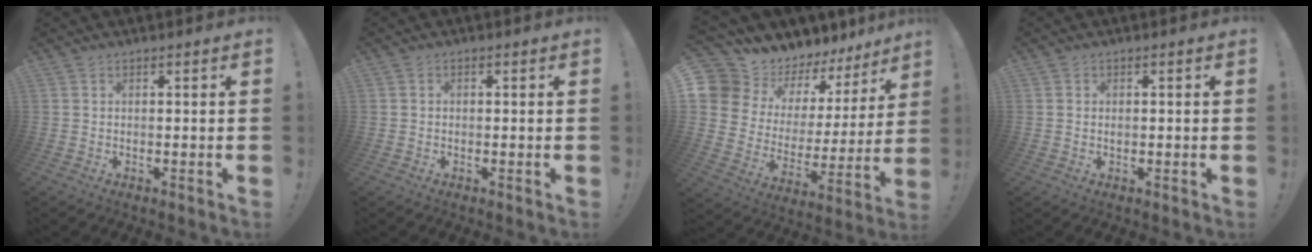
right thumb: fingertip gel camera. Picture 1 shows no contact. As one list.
[{"total": 0.7, "force": [-0.4, 0.4, 0.3], "torque": [-0.009, 0.004, -0.007]}, {"total": 11.5, "force": [10.3, 5.0, 1.1], "torque": [-0.026, -0.107, 0.197]}, {"total": 0.7, "force": [-0.1, 0.6, 0.4], "torque": [-0.004, 0.003, -0.004]}]